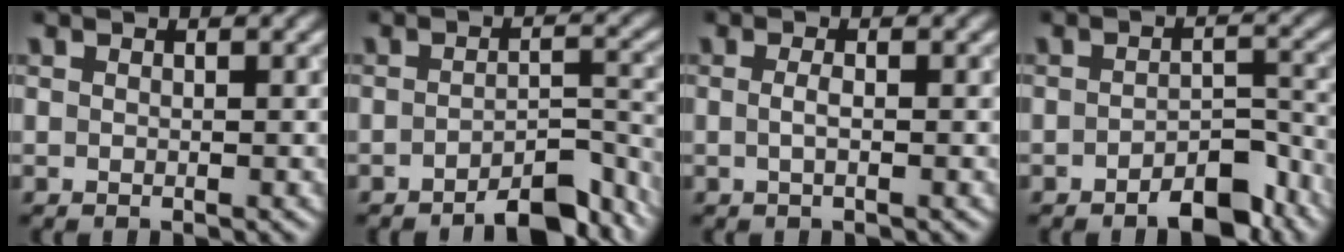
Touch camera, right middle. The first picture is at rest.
{"total": 5.1, "force": [-4.1, 1.3, 2.7], "torque": [-0.033, 0.007, -0.061]}
{"total": 1.1, "force": [-0.1, 0.3, 1.1], "torque": [-0.021, -0.003, -0.004]}
{"total": 4.5, "force": [-3.0, 1.9, 2.7], "torque": [-0.032, 0.009, -0.047]}